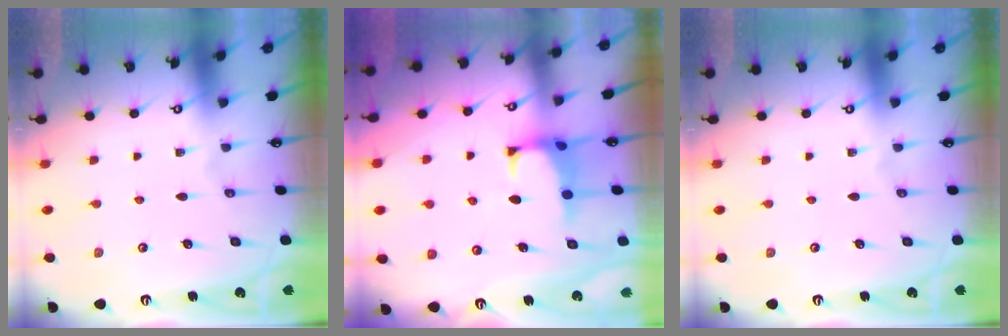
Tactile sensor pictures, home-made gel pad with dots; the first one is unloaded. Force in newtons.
{"total": 1.6, "press": 1.5, "slide": 0.6}
{"total": 0.0}